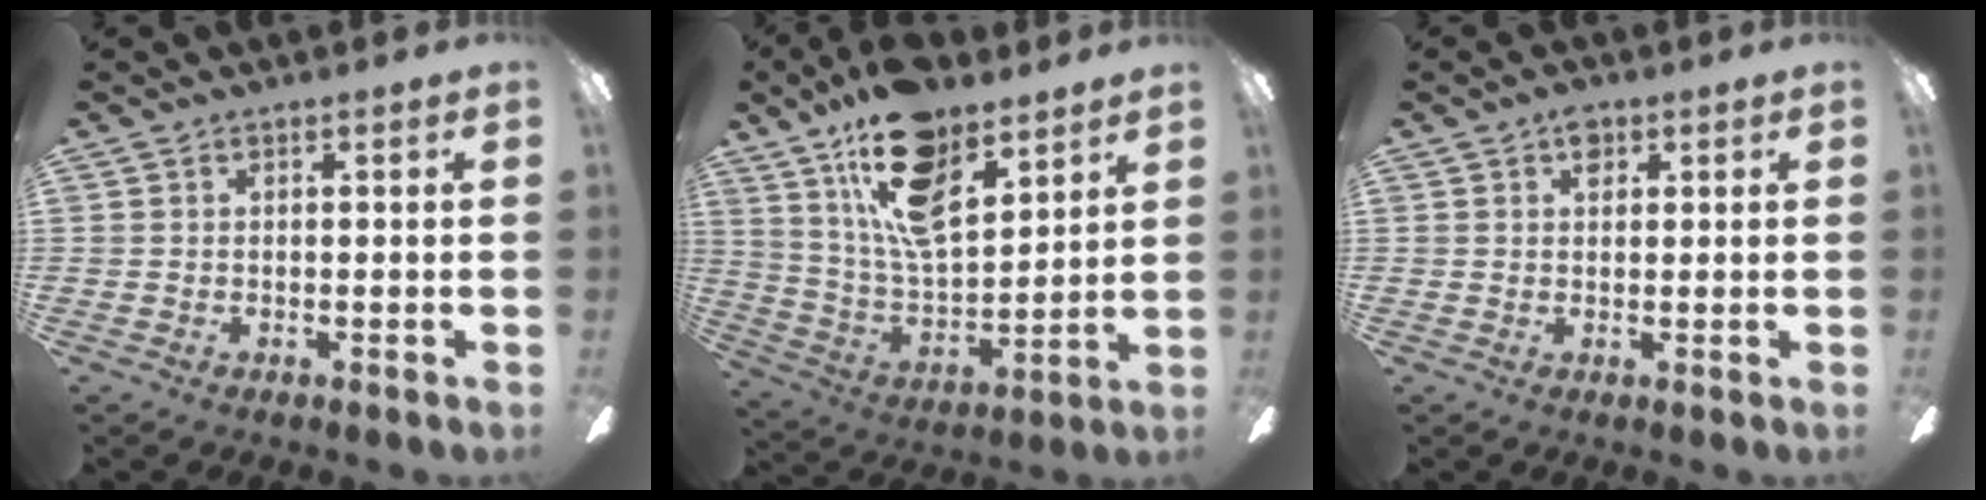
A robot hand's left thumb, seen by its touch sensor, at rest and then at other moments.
{"total": 19.0, "force": [12.3, 8.3, 11.9], "torque": [-0.224, -0.055, 0.215]}
{"total": 2.8, "force": [1.5, 1.8, 1.6], "torque": [-0.018, -0.001, 0.022]}